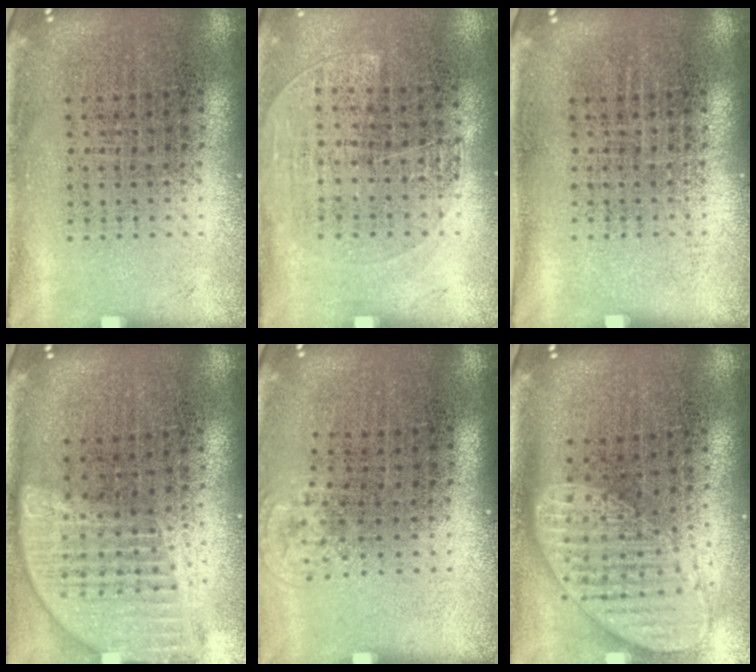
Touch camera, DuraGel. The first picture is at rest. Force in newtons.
{"total": 1.3, "press": 1.0, "slide": 0.7}
{"total": 0.0}
{"total": 1.9, "press": 1.6, "slide": 1.1}
{"total": 0.6, "press": 0.5, "slide": 0.3}
{"total": 2.0, "press": 1.6, "slide": 1.2}